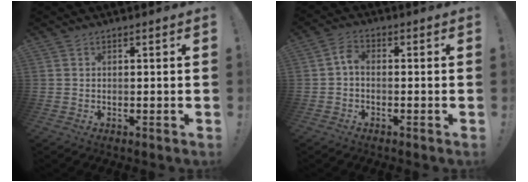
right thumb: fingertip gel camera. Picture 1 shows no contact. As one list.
[{"total": 3.3, "force": [-0.7, 2.0, 2.6], "torque": [-0.048, 0.014, -0.013]}]